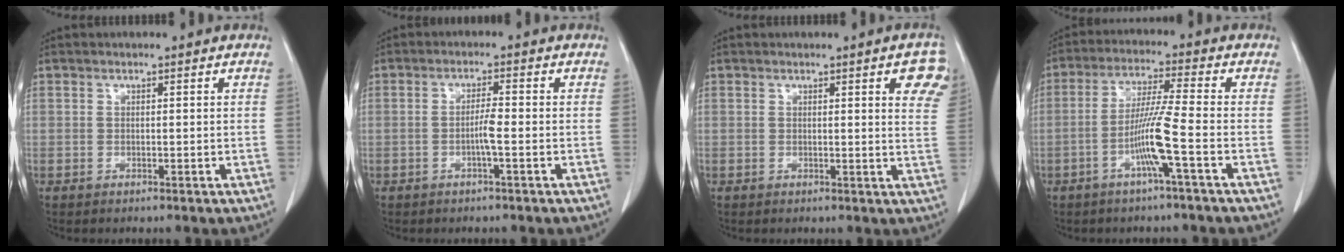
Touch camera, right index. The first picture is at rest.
{"total": 2.4, "force": [-0.7, -0.2, 2.3], "torque": [-0.037, 0.002, -0.012]}
{"total": 5.5, "force": [2.7, 0.8, 4.7], "torque": [-0.044, -0.007, 0.018]}
{"total": 7.5, "force": [-2.8, -1.3, 6.9], "torque": [-0.134, -0.001, -0.055]}